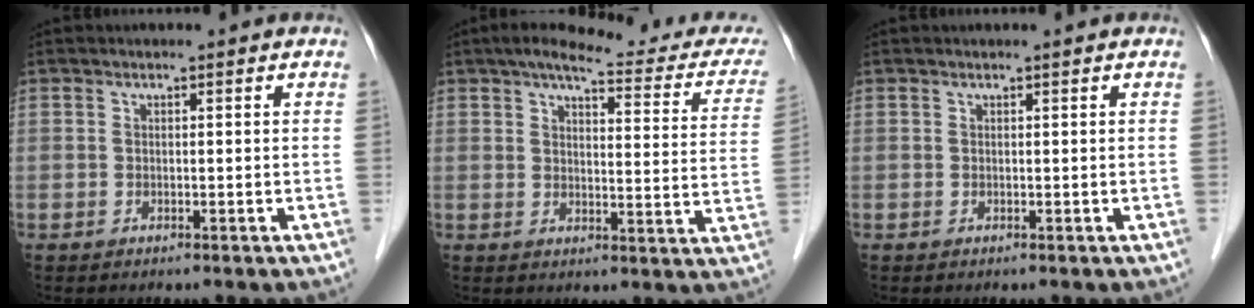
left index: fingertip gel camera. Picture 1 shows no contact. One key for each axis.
{"total": 18.5, "fx": 16.0, "fy": 3.5, "fz": 8.5, "tx": -0.094, "ty": -0.009, "tz": 0.179}
{"total": 0.0}